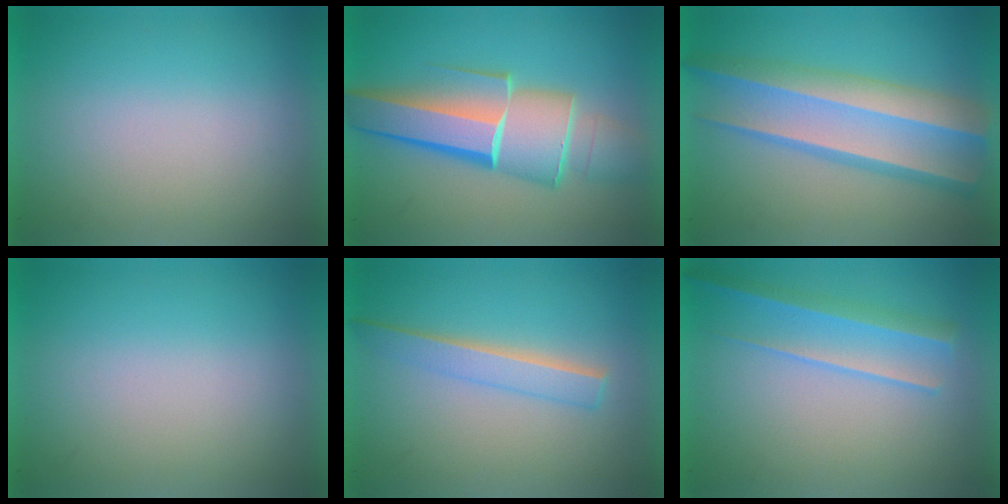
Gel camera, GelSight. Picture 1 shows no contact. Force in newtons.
{"total": 8.1}
{"total": 6.6}
{"total": 0.0}
{"total": 2.3}
{"total": 2.2}